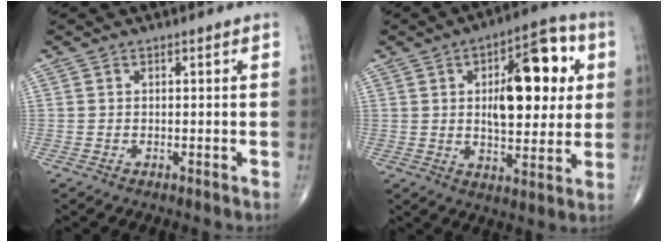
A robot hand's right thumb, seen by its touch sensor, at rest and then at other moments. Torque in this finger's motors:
{"motor_torque": [0.82, 4.19, 1.37, 0.43, 0.07]}